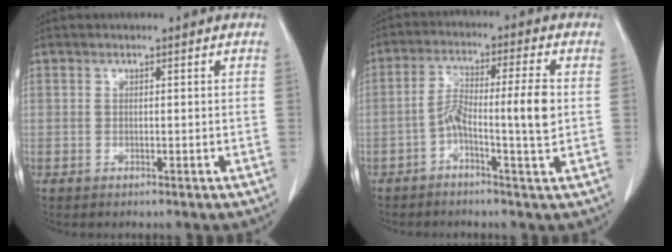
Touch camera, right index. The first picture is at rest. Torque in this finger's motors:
{"motor_torque": [0.00, 0.03, 0.04, 0.01]}